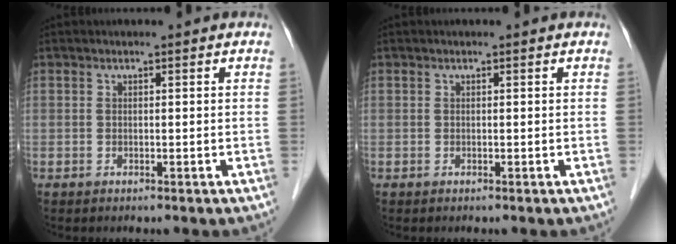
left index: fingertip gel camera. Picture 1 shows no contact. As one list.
[{"total": 0.0}]